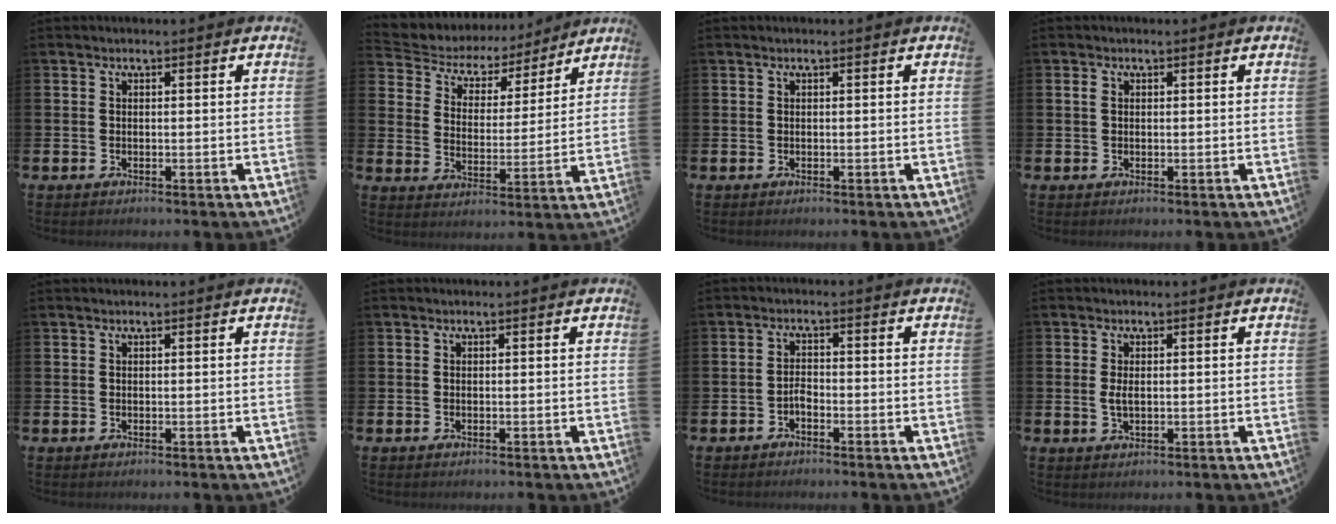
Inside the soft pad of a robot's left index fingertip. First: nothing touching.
{"total": 5.6, "force": [5.0, 2.4, 0.1], "torque": [-0.033, -0.045, 0.082]}
{"total": 0.0}
{"total": 1.0, "force": [0.3, 0.7, 0.7], "torque": [-0.012, 0.006, 0.003]}
{"total": 0.0}
{"total": 0.0}
{"total": 1.7, "force": [-1.6, 0.4, 0.4], "torque": [-0.005, 0.002, -0.032]}
{"total": 1.7, "force": [0.2, 0.8, 1.5], "torque": [-0.023, 0.000, 0.002]}